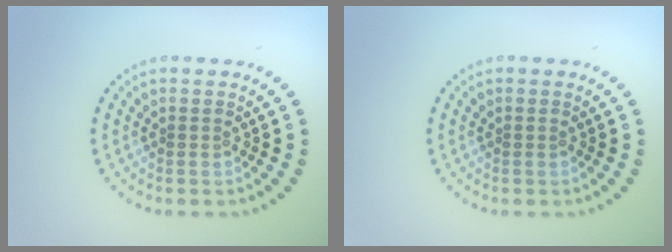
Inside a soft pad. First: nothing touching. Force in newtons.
{"total": 0.0}